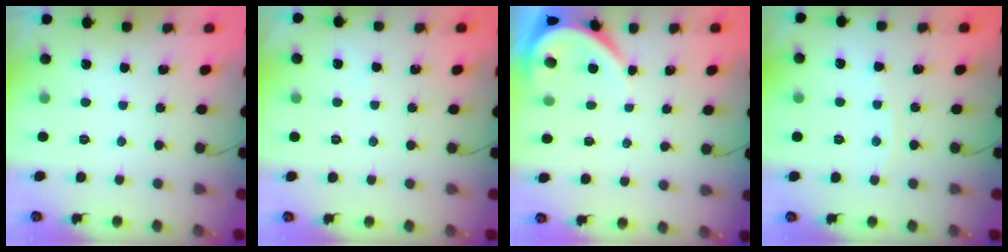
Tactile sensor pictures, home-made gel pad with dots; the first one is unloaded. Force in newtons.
{"total": 2.1, "press": 2.1, "slide": 0.3}
{"total": 3.5, "press": 3.5, "slide": 0.5}
{"total": 4.0, "press": 4.0, "slide": 0.5}